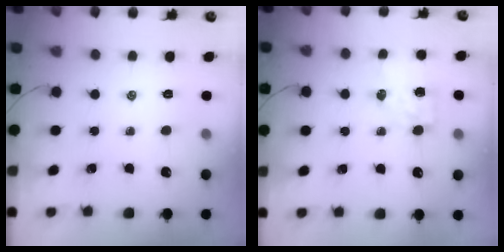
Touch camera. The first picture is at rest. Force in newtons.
{"total": 5.1, "press": 5.0, "slide": 0.5}